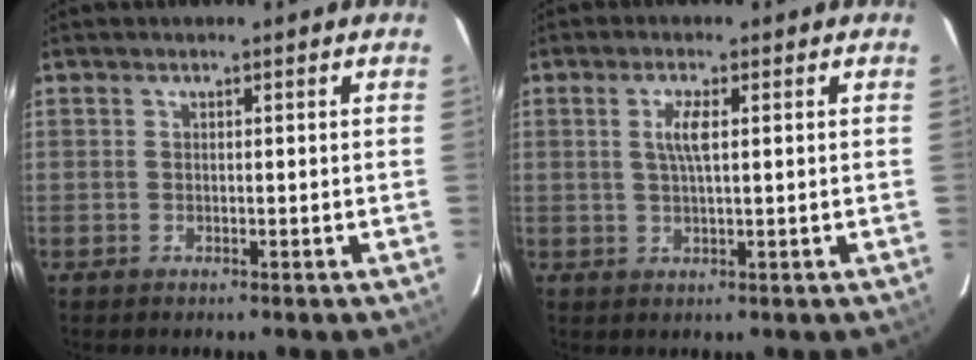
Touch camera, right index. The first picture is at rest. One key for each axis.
{"total": 3.4, "fx": 0.8, "fy": 0.6, "fz": 3.3, "tx": -0.065, "ty": 0.001, "tz": 0.015}